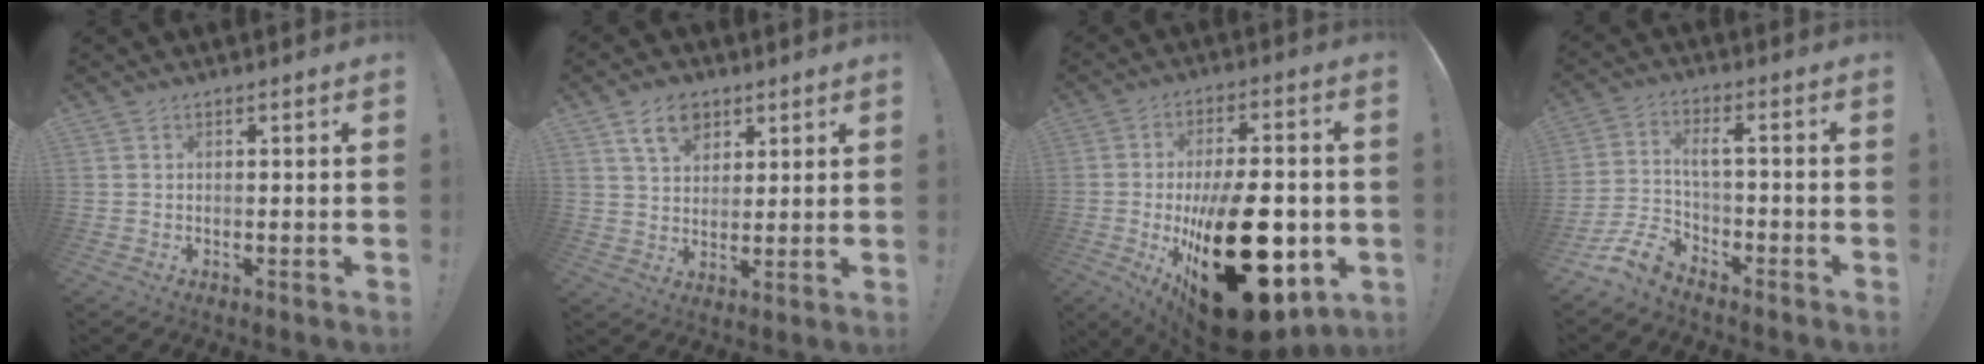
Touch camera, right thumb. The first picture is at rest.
{"total": 9.8, "force": [5.7, 6.7, 4.3], "torque": [-0.067, -0.019, 0.109]}
{"total": 33.2, "force": [-7.4, 15.9, 28.1], "torque": [-0.438, 0.025, -0.084]}
{"total": 8.4, "force": [-5.3, 3.8, 5.3], "torque": [-0.118, 0.020, -0.103]}